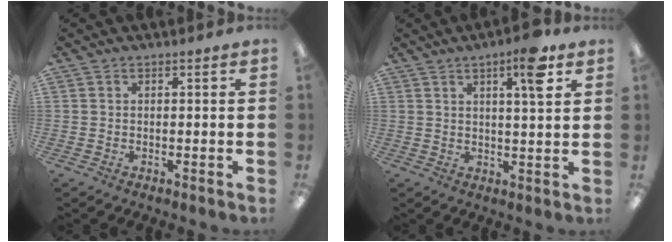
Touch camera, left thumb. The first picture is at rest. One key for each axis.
{"total": 8.5, "fx": 4.6, "fy": 1.6, "fz": 6.9, "tx": -0.098, "ty": -0.016, "tz": 0.066}